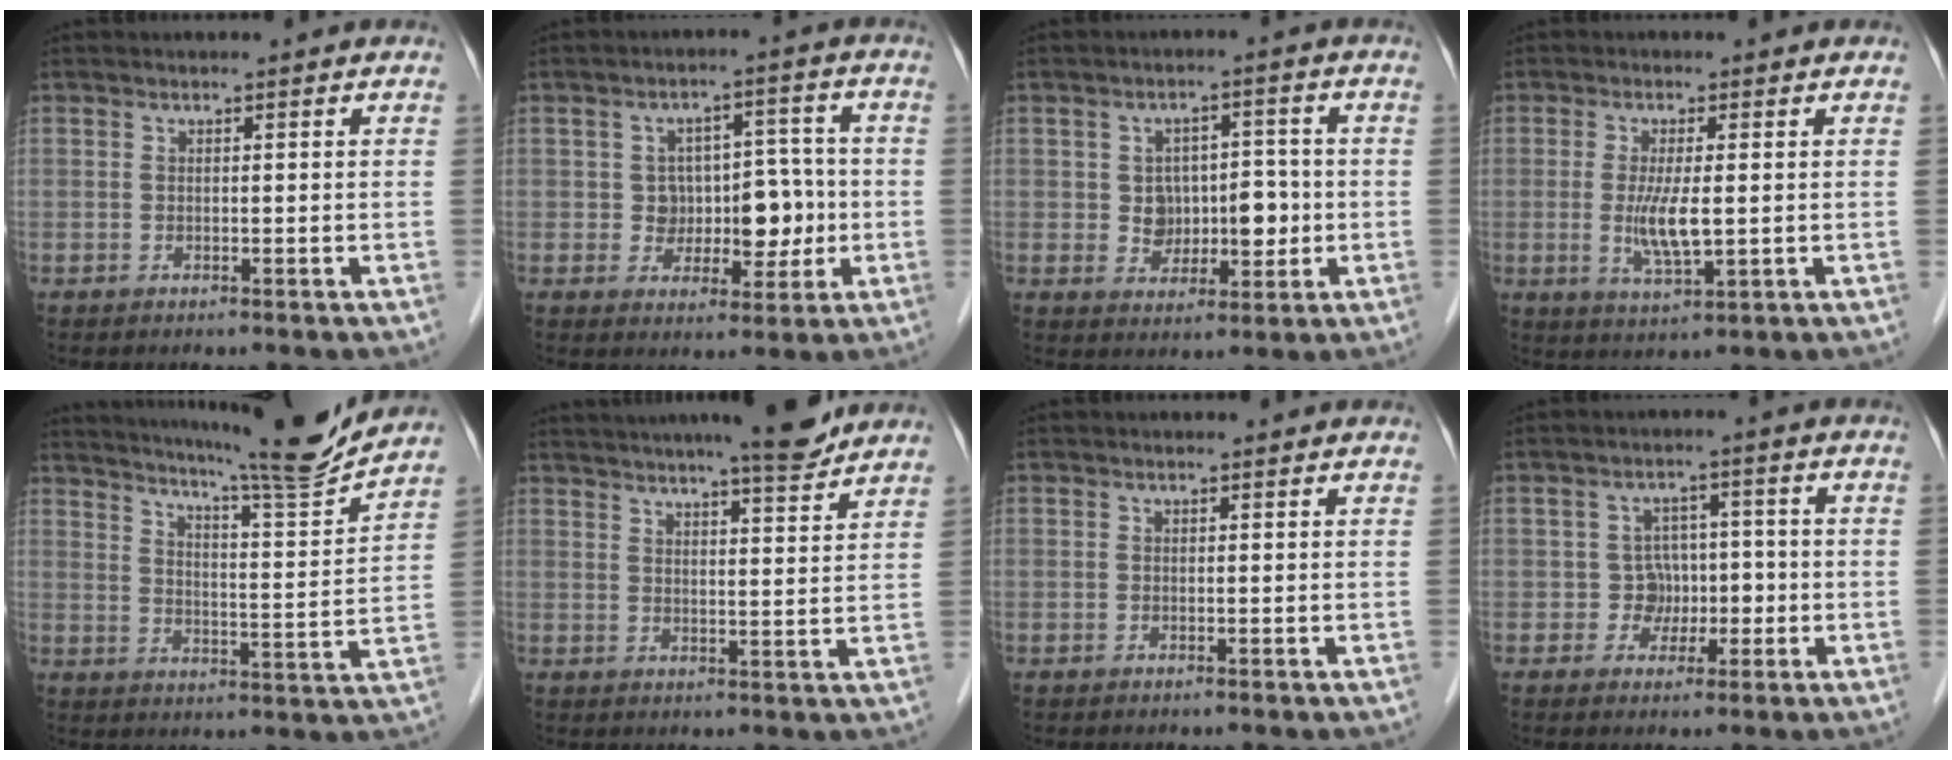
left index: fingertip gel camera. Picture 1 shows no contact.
{"total": 7.4, "force": [-0.8, 5.1, 5.3], "torque": [-0.069, 0.029, -0.003]}
{"total": 6.6, "force": [-0.4, 4.7, 4.5], "torque": [-0.065, 0.020, 0.004]}
{"total": 5.5, "force": [-0.3, 1.1, 5.3], "torque": [-0.111, -0.013, -0.003]}
{"total": 15.2, "force": [14.0, -1.6, 5.6], "torque": [-0.097, -0.034, 0.197]}
{"total": 12.0, "force": [10.6, 0.2, 5.6], "torque": [-0.089, 0.004, 0.141]}
{"total": 0.0}
{"total": 4.2, "force": [-0.9, 4.0, 0.9], "torque": [-0.004, 0.014, -0.012]}